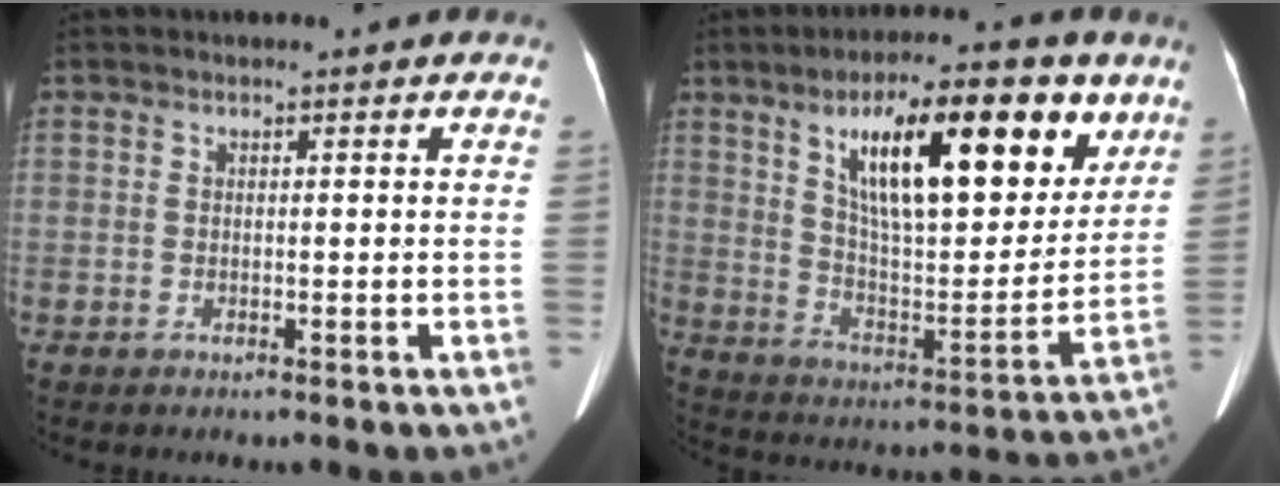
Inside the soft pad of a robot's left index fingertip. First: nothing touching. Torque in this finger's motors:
{"motor_torque": [0.50, -0.50, 1.05, 0.21]}